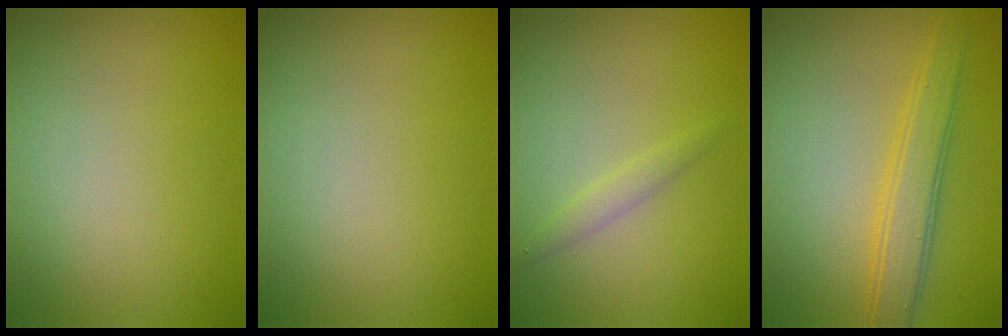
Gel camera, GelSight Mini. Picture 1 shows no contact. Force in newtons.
{"total": 0.0}
{"total": 1.5, "press": 1.5, "slide": 0.1}
{"total": 3.8, "press": 3.8, "slide": 0.1}